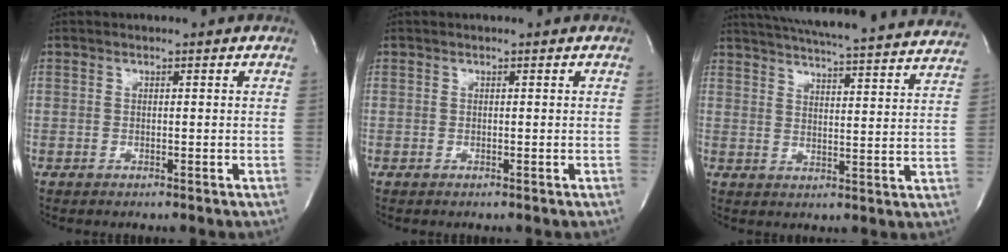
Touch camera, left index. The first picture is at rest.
{"total": 0.0}
{"total": 28.8, "force": [26.5, 2.1, 11.2], "torque": [-0.190, -0.039, 0.327]}